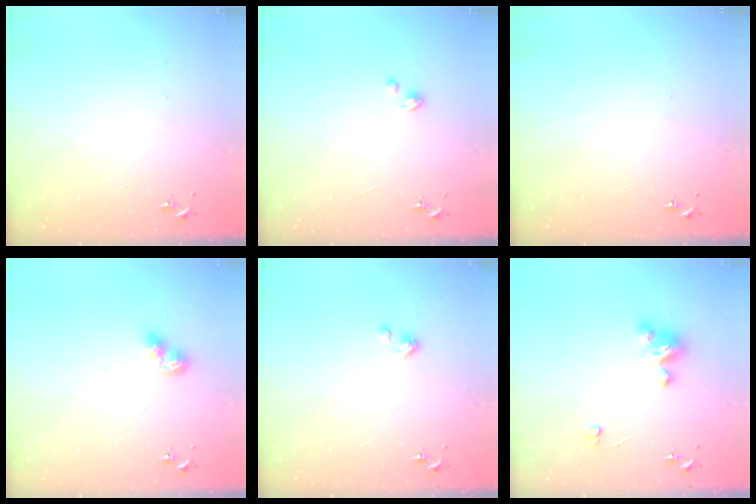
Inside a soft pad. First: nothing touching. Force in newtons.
{"total": 1.5, "press": 1.5, "slide": 0.2}
{"total": 0.0}
{"total": 7.0, "press": 7.0, "slide": 0.6}
{"total": 2.7, "press": 2.7, "slide": 0.3}
{"total": 5.3, "press": 5.3, "slide": 0.3}